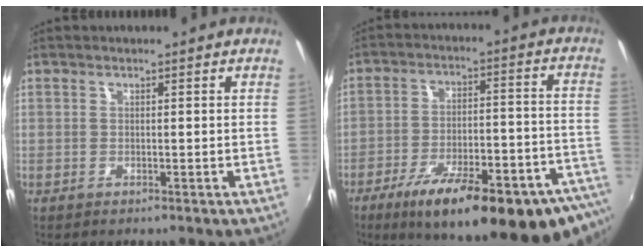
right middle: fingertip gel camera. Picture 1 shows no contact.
{"total": 28.4, "force": [-19.9, 6.7, 19.1], "torque": [-0.271, -0.038, -0.269]}